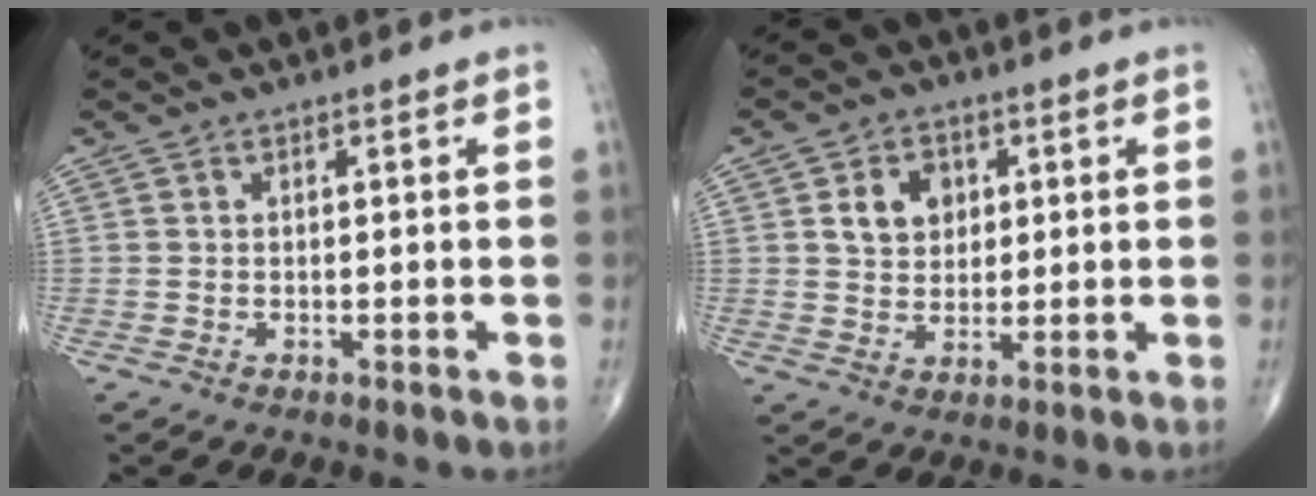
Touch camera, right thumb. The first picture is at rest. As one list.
[{"total": 6.7, "force": [2.0, 5.2, 3.6], "torque": [-0.033, -0.007, 0.033]}]